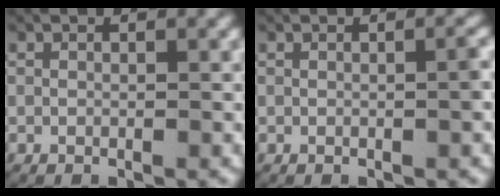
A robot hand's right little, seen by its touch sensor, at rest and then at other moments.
{"total": 0.7, "force": [-0.1, -0.2, 0.6], "torque": [-0.005, 0.005, -0.002]}